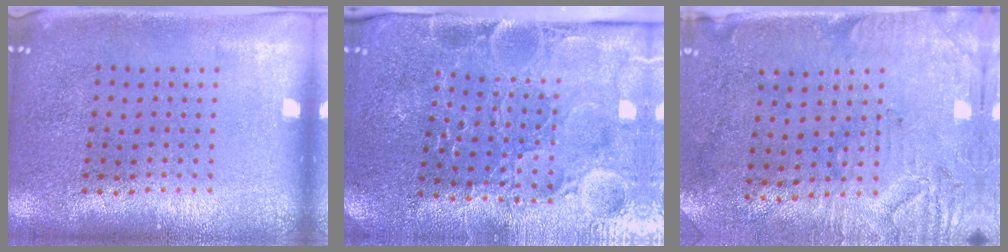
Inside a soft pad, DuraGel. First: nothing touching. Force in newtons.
{"total": 3.8, "press": 3.8, "slide": 0.5}
{"total": 3.1, "press": 2.6, "slide": 1.6}